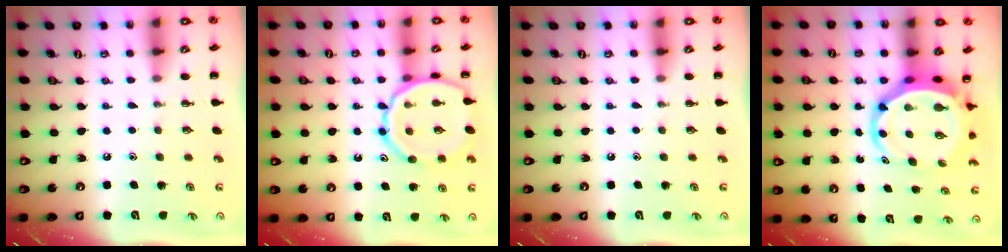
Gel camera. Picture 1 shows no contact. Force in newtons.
{"total": 13.3, "press": 13.2, "slide": 1.2}
{"total": 0.0}
{"total": 8.6, "press": 8.1, "slide": 2.9}